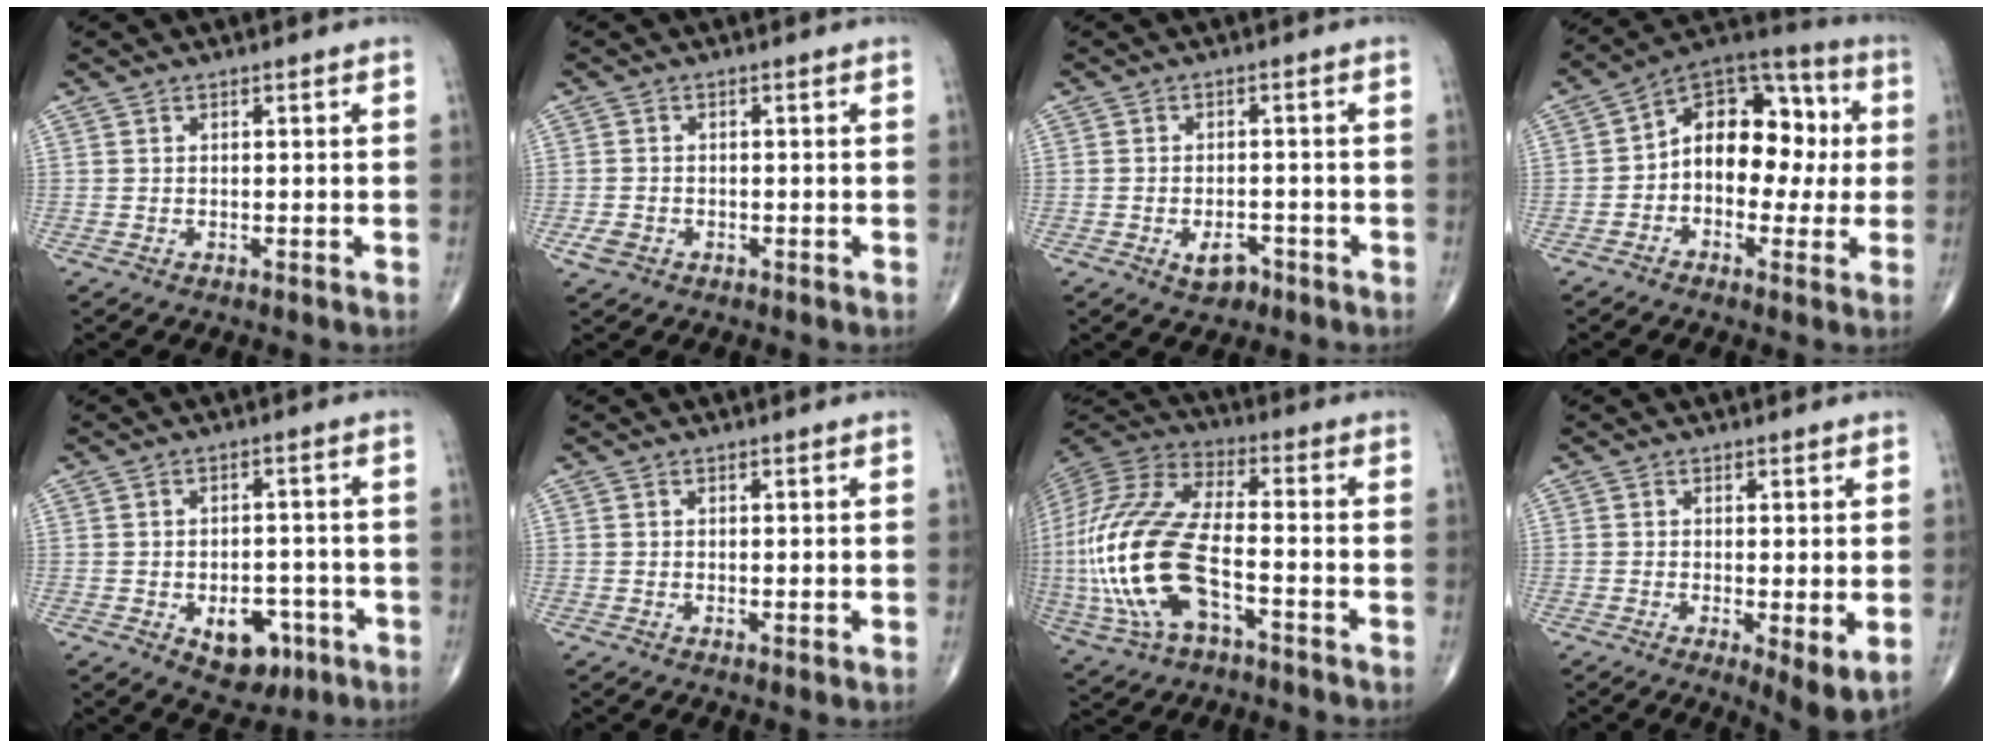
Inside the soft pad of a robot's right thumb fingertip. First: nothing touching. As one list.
[{"total": 1.8, "force": [-1.0, 1.3, 0.8], "torque": [-0.017, 0.005, -0.017]}, {"total": 3.9, "force": [-2.0, 2.3, 2.3], "torque": [-0.024, 0.011, -0.029]}, {"total": 15.3, "force": [0.0, 10.5, 11.2], "torque": [-0.120, 0.045, -0.016]}, {"total": 8.3, "force": [-3.3, 5.4, 5.4], "torque": [-0.041, 0.020, -0.036]}, {"total": 0.8, "force": [0.0, 0.2, 0.8], "torque": [-0.015, -0.005, 0.000]}, {"total": 24.0, "force": [-5.8, 10.8, 20.6], "torque": [-0.494, 0.010, -0.102]}, {"total": 5.9, "force": [-1.0, 1.6, 5.6], "torque": [-0.091, -0.022, -0.016]}]